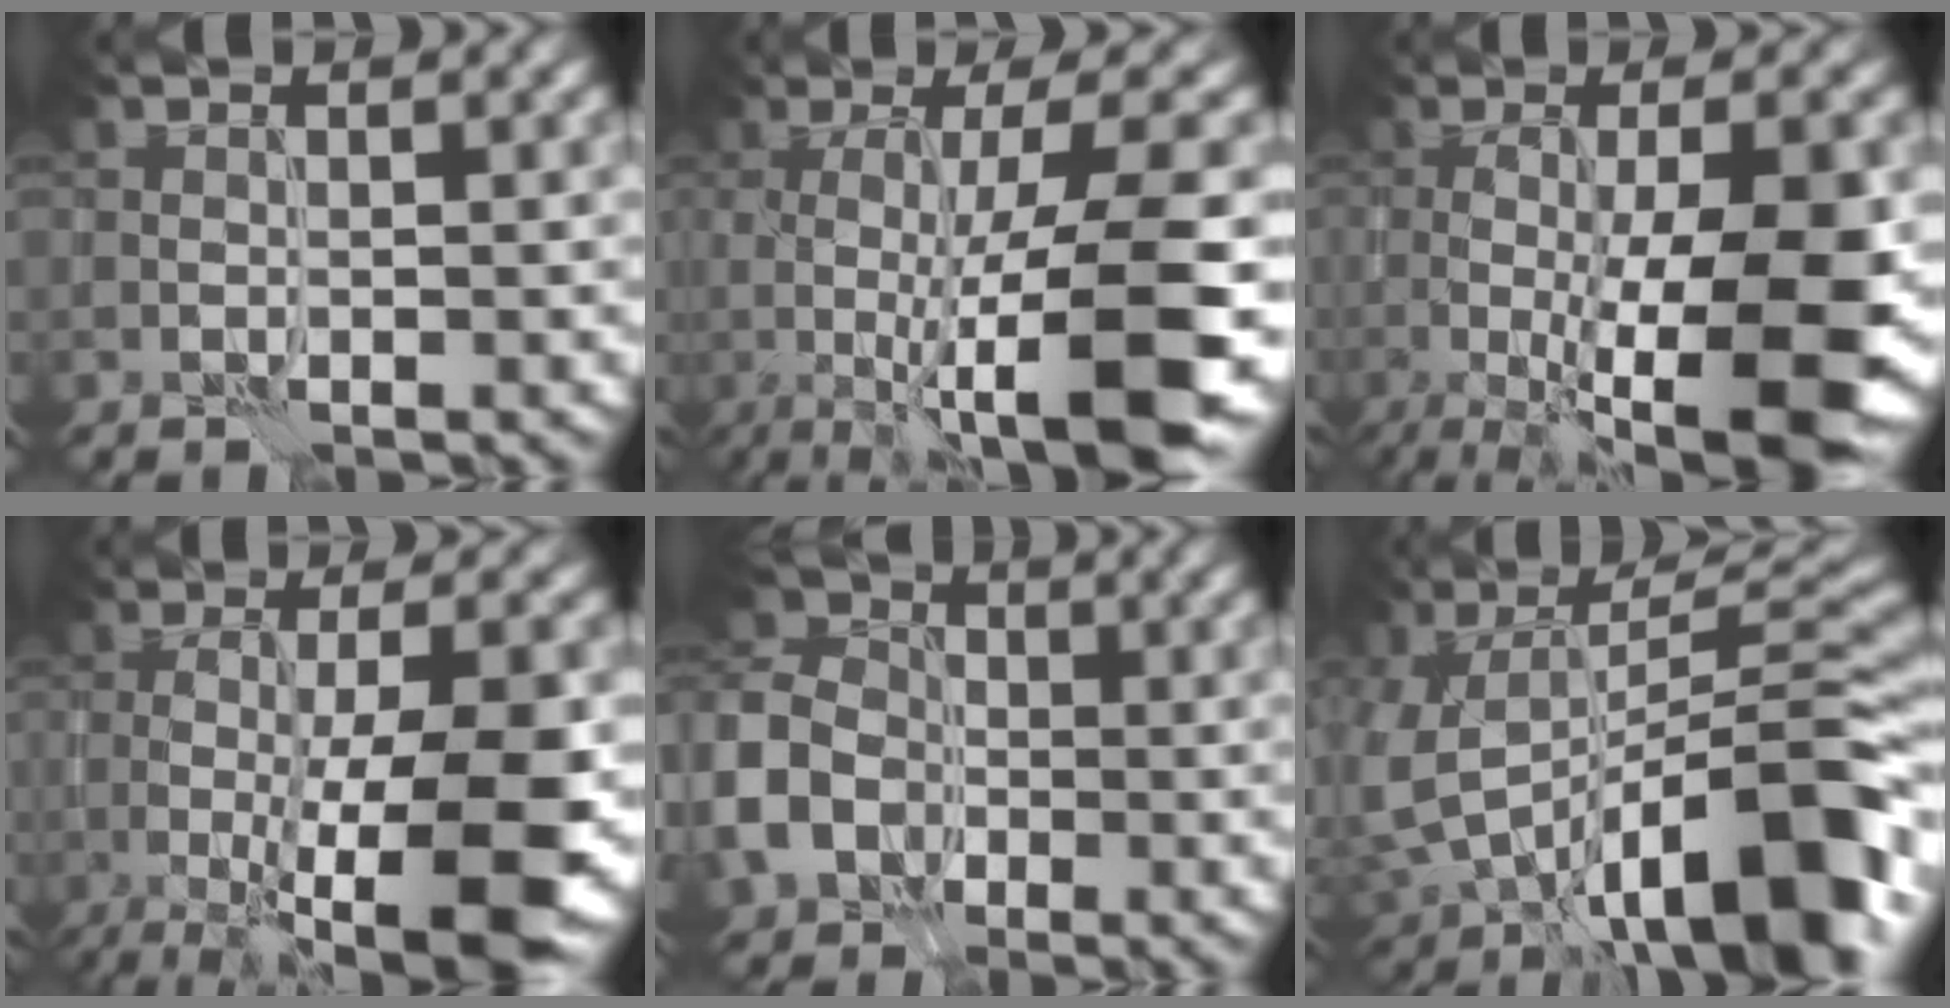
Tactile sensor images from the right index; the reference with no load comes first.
{"total": 13.2, "force": [-2.5, 3.1, 12.5], "torque": [-0.161, -0.009, -0.034]}
{"total": 13.2, "force": [-2.6, 3.4, 12.5], "torque": [-0.167, -0.009, -0.034]}
{"total": 12.5, "force": [-2.8, 3.3, 11.7], "torque": [-0.162, -0.013, -0.037]}
{"total": 7.8, "force": [-3.3, 5.9, 3.8], "torque": [-0.105, -0.010, -0.085]}
{"total": 12.4, "force": [-4.6, 5.2, 10.3], "torque": [-0.157, -0.003, -0.067]}